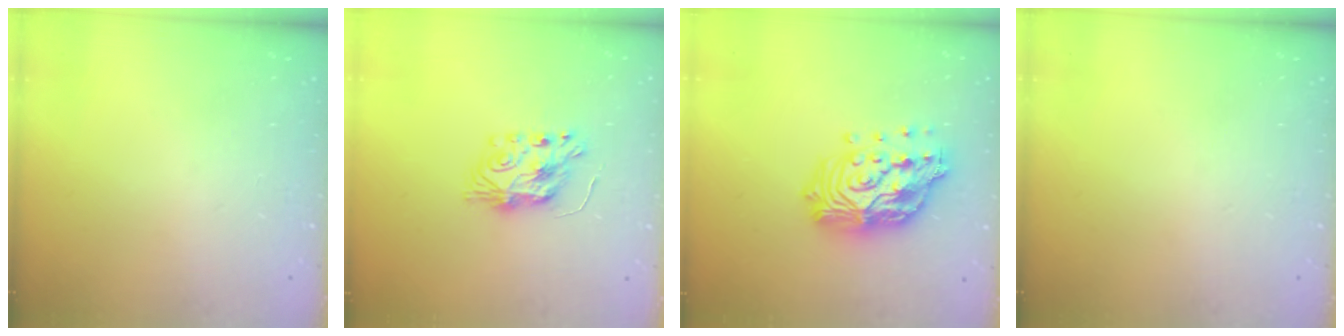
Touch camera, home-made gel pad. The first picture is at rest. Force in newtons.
{"total": 7.9, "press": 7.9, "slide": 0.5}
{"total": 20.2, "press": 20.1, "slide": 2.1}
{"total": 0.0}